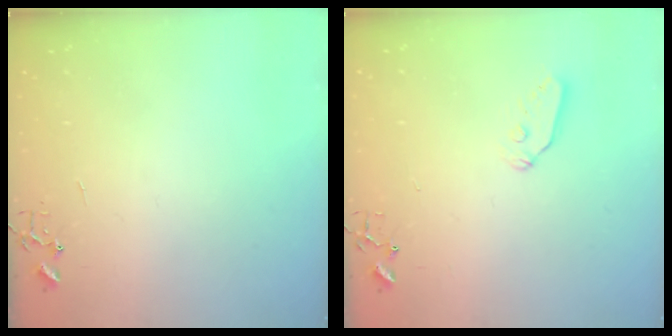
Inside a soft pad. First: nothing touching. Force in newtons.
{"total": 6.0, "press": 6.0, "slide": 0.2}